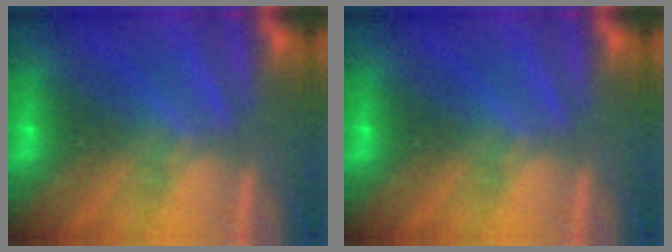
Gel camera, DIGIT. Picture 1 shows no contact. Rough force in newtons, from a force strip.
{"total": 0.0}